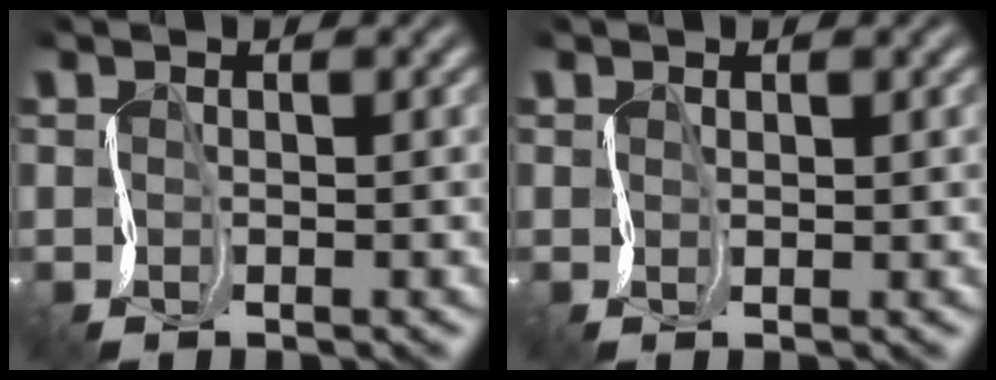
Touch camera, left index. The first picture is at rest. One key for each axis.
{"total": 0.8, "fx": 0.7, "fy": -0.3, "fz": -0.4, "tx": -0.004, "ty": 0.004, "tz": 0.013}